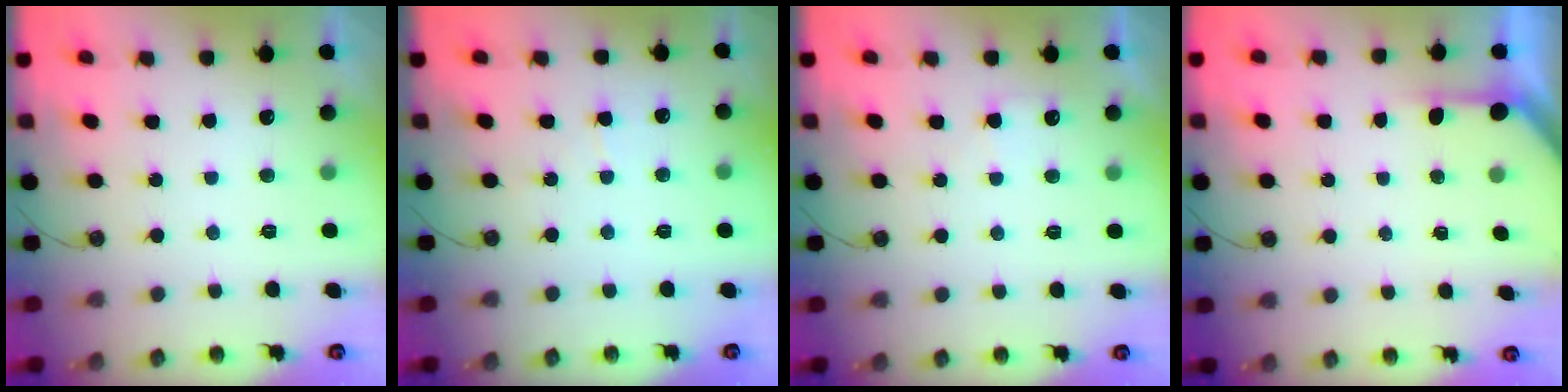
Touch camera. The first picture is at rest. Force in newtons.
{"total": 3.6, "press": 3.6, "slide": 0.6}
{"total": 3.9, "press": 3.9, "slide": 0.6}
{"total": 2.1, "press": 2.1, "slide": 0.3}